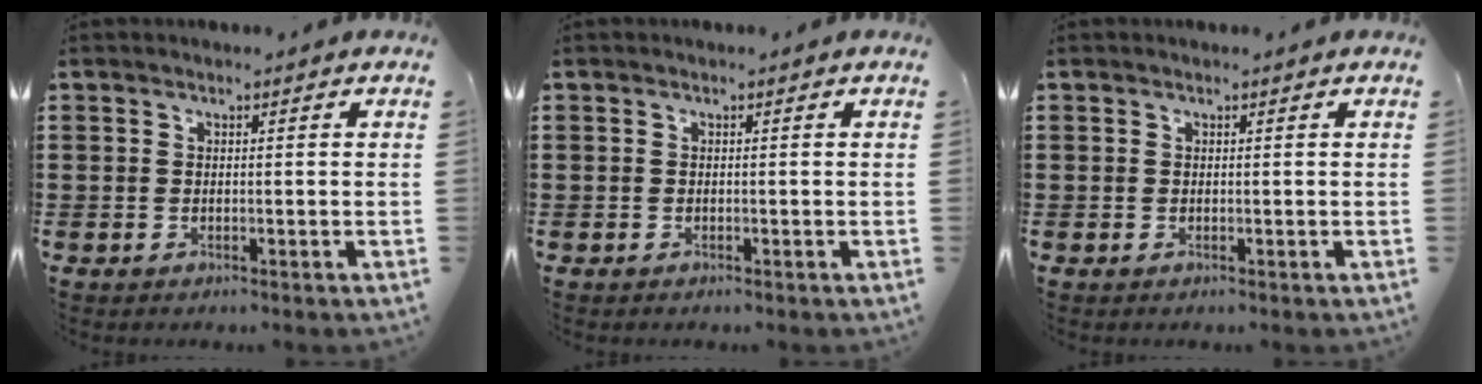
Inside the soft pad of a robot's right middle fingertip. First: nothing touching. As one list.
[{"total": 0.0}, {"total": 0.0}]